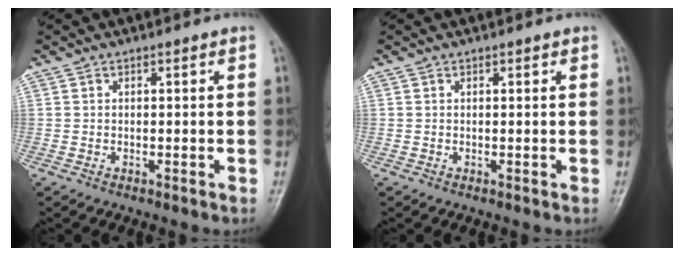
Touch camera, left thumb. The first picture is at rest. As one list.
[{"total": 0.5, "force": [0.3, 0.2, 0.3], "torque": [-0.005, -0.001, 0.003]}]